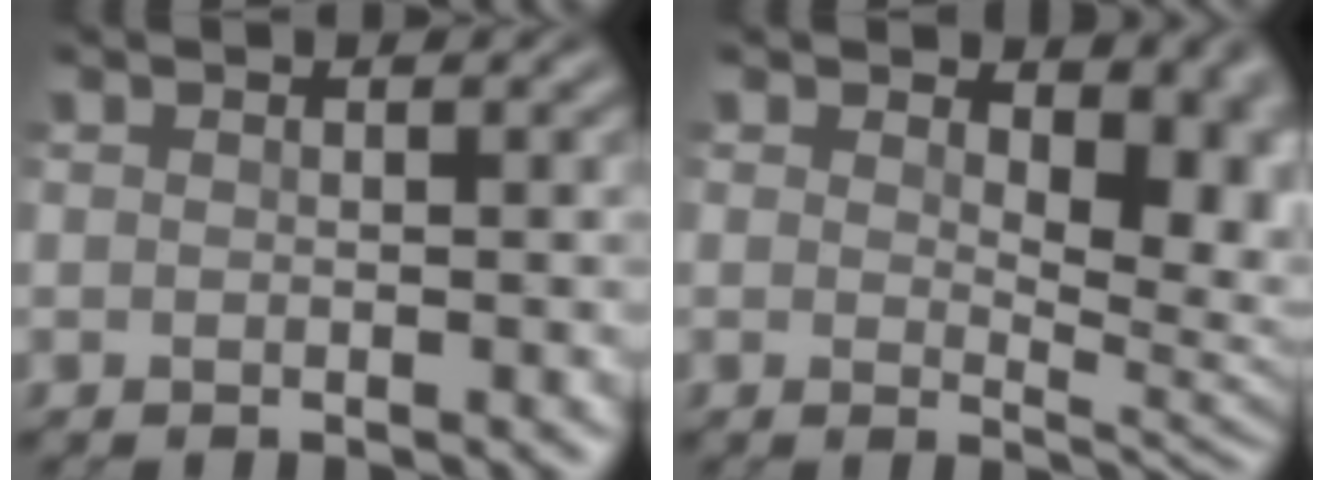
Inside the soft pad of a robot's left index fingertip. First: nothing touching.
{"total": 5.4, "force": [1.7, 2.6, 4.4], "torque": [-0.055, -0.009, 0.037]}